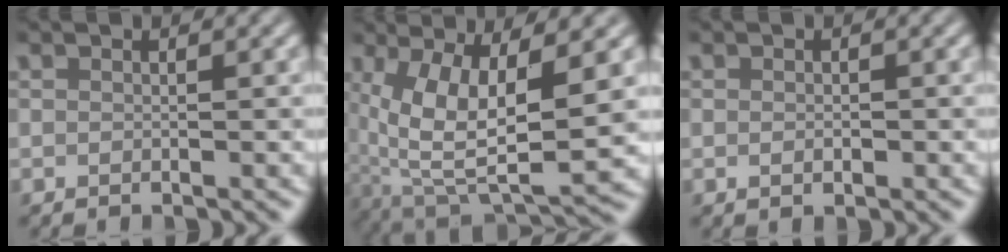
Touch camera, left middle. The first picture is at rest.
{"total": 9.7, "force": [1.1, 3.3, 9.0], "torque": [-0.182, -0.021, 0.027]}
{"total": 0.8, "force": [-0.1, 0.5, 0.6], "torque": [-0.010, -0.002, 0.000]}